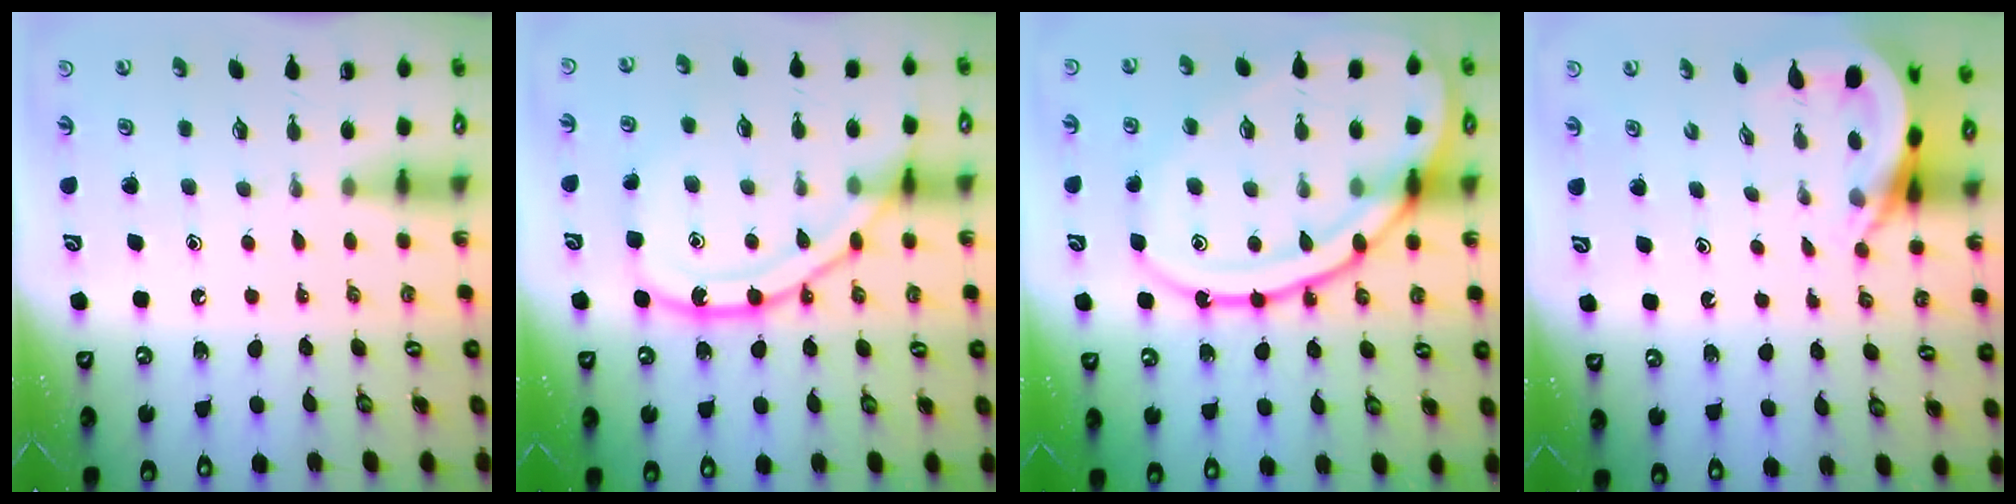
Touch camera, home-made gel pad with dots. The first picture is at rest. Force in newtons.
{"total": 15.9, "press": 15.9, "slide": 1.5}
{"total": 20.7, "press": 20.6, "slide": 2.0}
{"total": 5.8, "press": 5.7, "slide": 0.7}